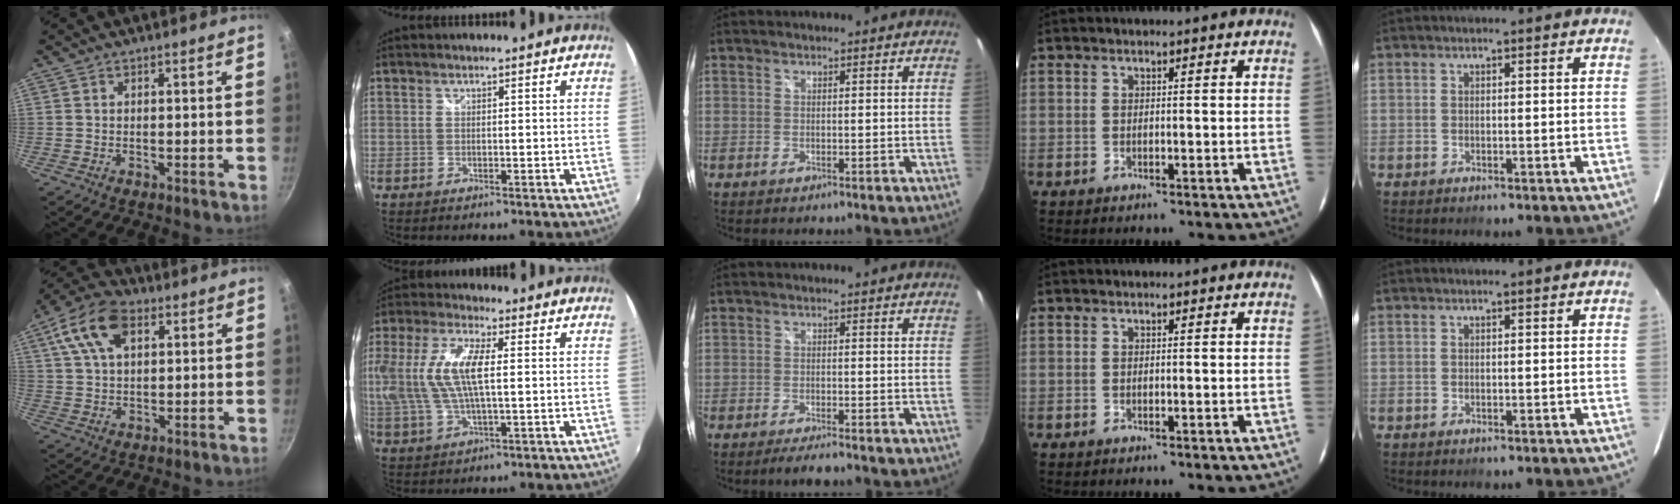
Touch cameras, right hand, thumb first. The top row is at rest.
{"thumb": {"total": 12.2, "force": [4.8, 7.1, 8.7], "torque": [-0.156, 0.008, 0.076]}, "index": {"total": 14.9, "force": [1.3, 5.6, 13.8], "torque": [-0.276, 0.005, 0.026]}, "middle": {"total": 3.7, "force": [-3.2, 0.0, 1.9], "torque": [-0.046, -0.008, -0.056]}}